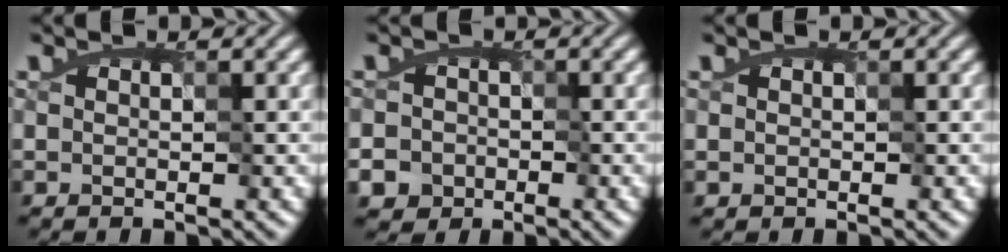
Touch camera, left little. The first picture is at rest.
{"total": 2.7, "force": [-1.1, 2.4, 0.2], "torque": [0.010, 0.007, -0.024]}
{"total": 0.0}